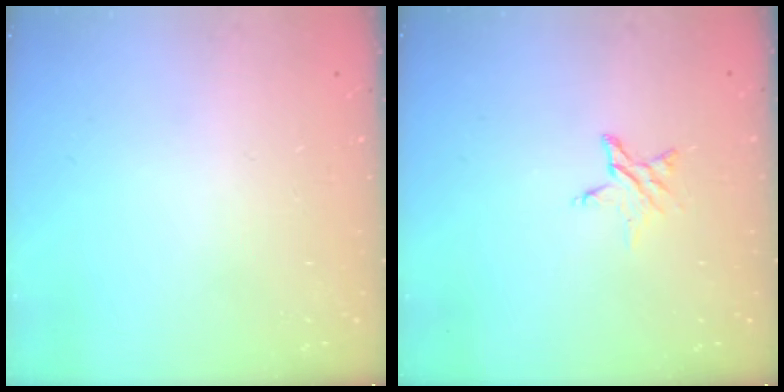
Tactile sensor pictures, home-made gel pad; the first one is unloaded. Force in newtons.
{"total": 3.9, "press": 3.9, "slide": 0.4}